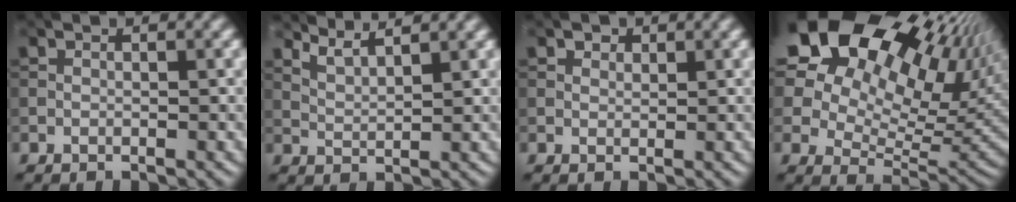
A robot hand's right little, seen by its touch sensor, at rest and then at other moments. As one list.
[{"total": 3.3, "force": [3.0, 0.5, 1.3], "torque": [-0.020, 0.003, 0.052]}, {"total": 1.1, "force": [0.9, 0.7, 0.3], "torque": [-0.007, -0.001, 0.012]}, {"total": 23.9, "force": [13.9, 13.9, 13.6], "torque": [-0.287, 0.085, 0.234]}]